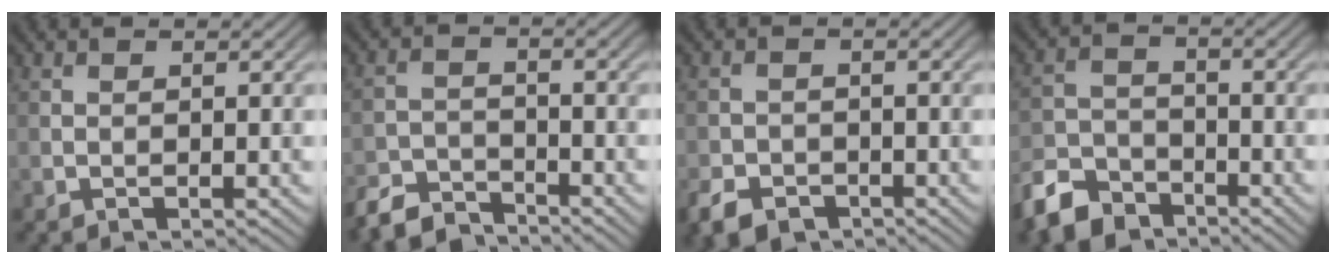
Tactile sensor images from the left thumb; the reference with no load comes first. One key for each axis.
{"total": 5.4, "fx": -4.9, "fy": 1.7, "fz": 1.6, "tx": -0.026, "ty": -0.008, "tz": -0.104}
{"total": 4.1, "fx": -2.8, "fy": 2.5, "fz": 1.7, "tx": -0.038, "ty": -0.007, "tz": -0.057}
{"total": 7.0, "fx": -5.4, "fy": 3.6, "fz": 2.7, "tx": -0.062, "ty": -0.008, "tz": -0.121}